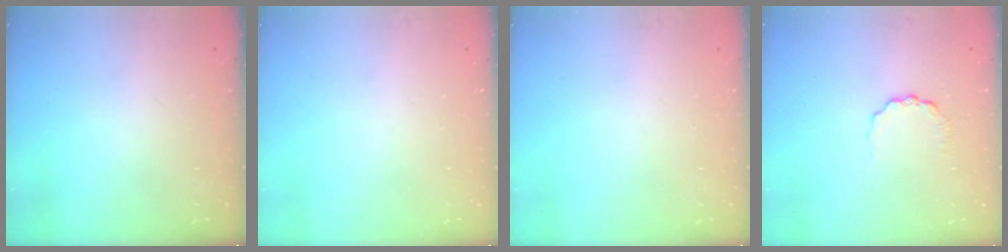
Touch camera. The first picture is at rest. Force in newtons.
{"total": 0.0}
{"total": 0.0}
{"total": 2.7, "press": 2.7, "slide": 0.3}